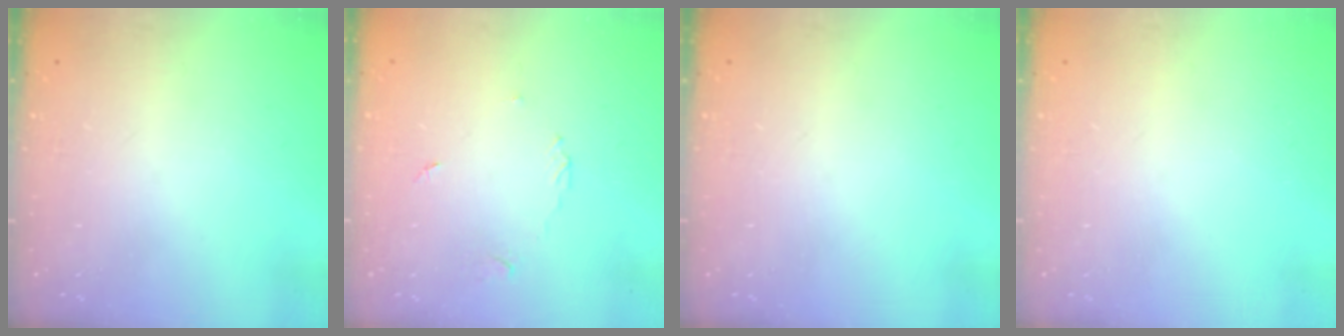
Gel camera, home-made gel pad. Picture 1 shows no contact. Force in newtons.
{"total": 2.7, "press": 2.7, "slide": 0.4}
{"total": 0.0}
{"total": 0.0}